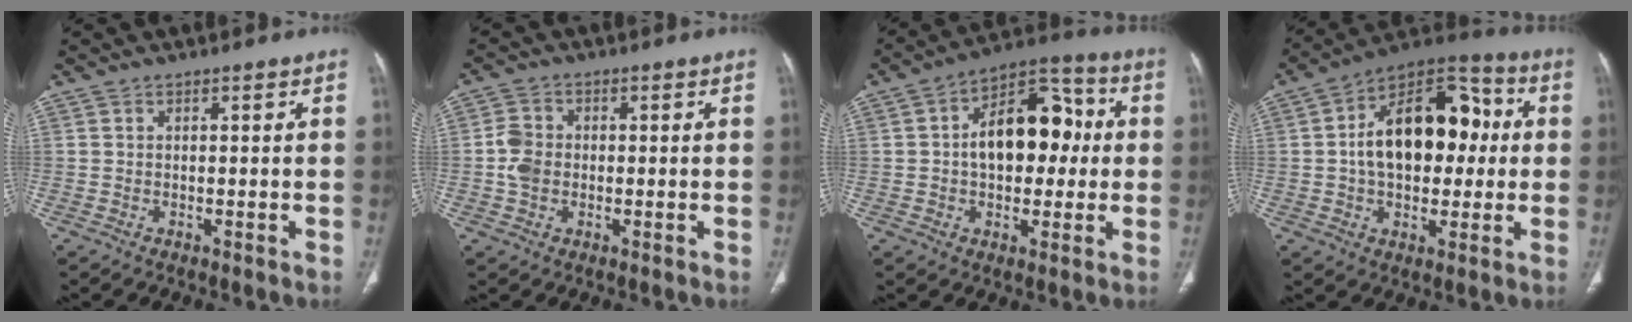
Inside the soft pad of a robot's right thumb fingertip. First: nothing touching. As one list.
[{"total": 4.6, "force": [-0.5, 3.7, 2.7], "torque": [-0.050, 0.007, -0.015]}, {"total": 15.7, "force": [1.0, 9.8, 12.2], "torque": [-0.141, 0.036, 0.006]}, {"total": 19.8, "force": [1.5, 12.2, 15.5], "torque": [-0.204, 0.036, 0.018]}]